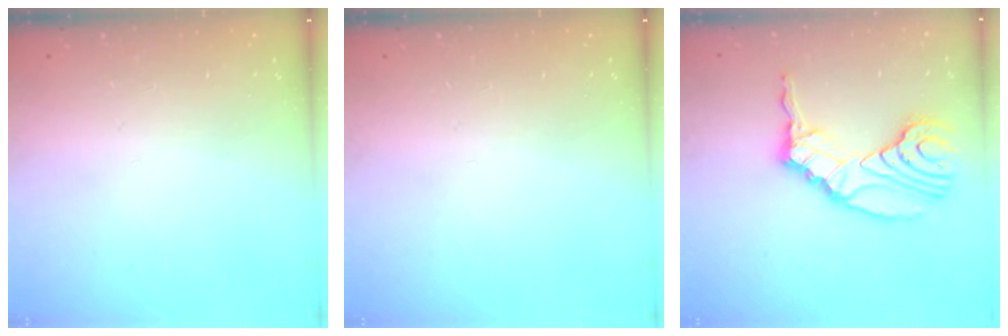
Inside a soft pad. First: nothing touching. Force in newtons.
{"total": 0.0}
{"total": 14.6, "press": 14.4, "slide": 2.4}